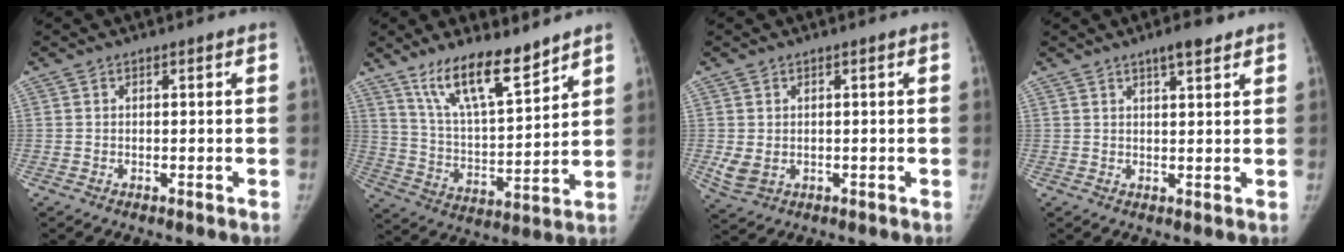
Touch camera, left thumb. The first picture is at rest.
{"total": 14.4, "force": [10.6, 3.9, 8.8], "torque": [-0.130, -0.066, 0.203]}
{"total": 3.5, "force": [-0.2, 2.7, 2.2], "torque": [-0.043, -0.010, 0.009]}
{"total": 4.2, "force": [3.0, 1.1, 2.8], "torque": [-0.036, -0.016, 0.044]}